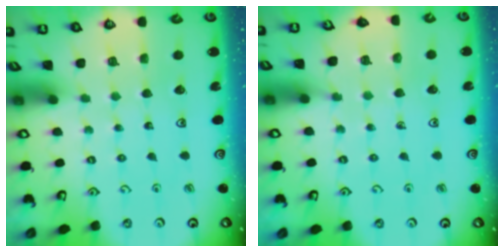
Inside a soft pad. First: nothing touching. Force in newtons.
{"total": 5.6, "press": 5.3, "slide": 1.9}